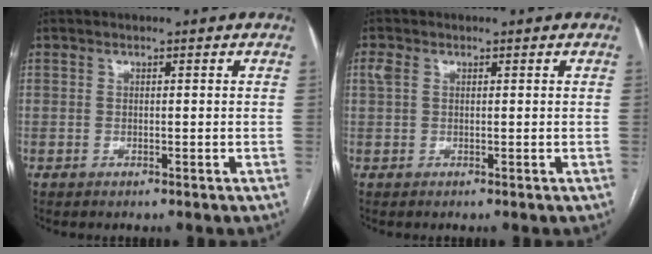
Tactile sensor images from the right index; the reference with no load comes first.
{"total": 1.8, "force": [0.7, 1.2, 1.2], "torque": [-0.036, 0.018, 0.019]}